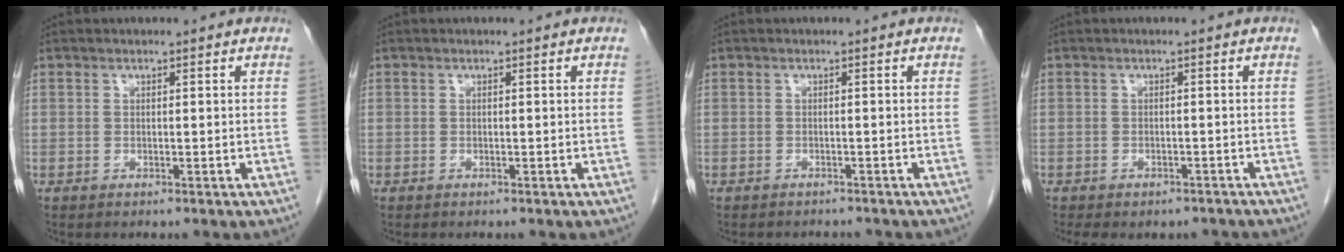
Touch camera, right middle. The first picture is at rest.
{"total": 0.0}
{"total": 4.0, "force": [-3.7, 1.1, 0.8], "torque": [-0.008, -0.001, -0.045]}
{"total": 7.7, "force": [-6.3, 3.6, 2.6], "torque": [-0.040, 0.006, -0.074]}